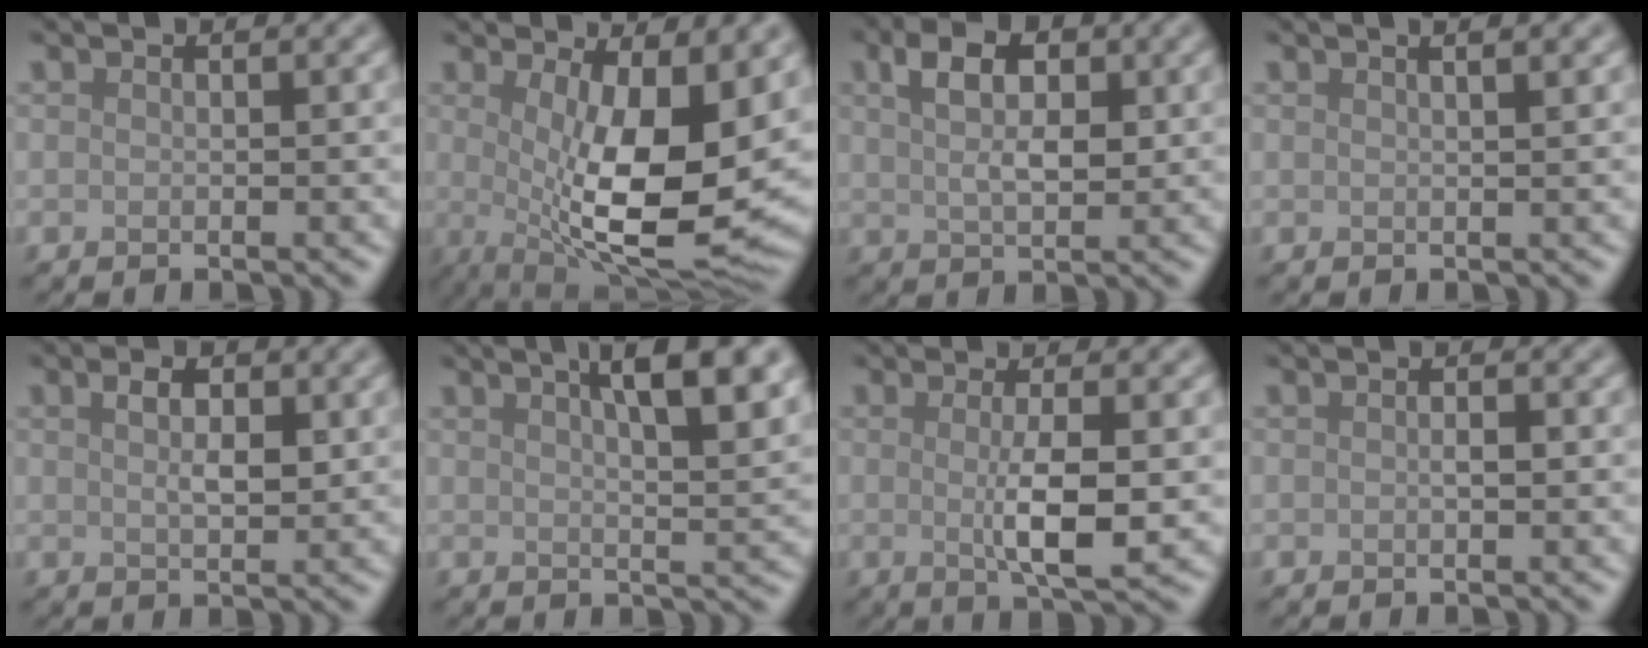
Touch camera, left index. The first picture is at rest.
{"total": 11.7, "force": [0.7, 4.2, 10.9], "torque": [-0.165, -0.026, 0.014]}
{"total": 5.0, "force": [1.6, 2.7, 3.9], "torque": [-0.068, 0.005, 0.025]}
{"total": 2.7, "force": [1.5, 1.1, 2.0], "torque": [-0.008, 0.006, -0.005]}
{"total": 2.7, "force": [0.8, 1.2, 2.2], "torque": [-0.039, 0.000, 0.015]}
{"total": 8.4, "force": [3.6, 2.8, 7.0], "torque": [-0.055, 0.026, 0.036]}
{"total": 4.2, "force": [-0.2, 0.8, 4.2], "torque": [-0.072, -0.006, -0.001]}
{"total": 0.8, "force": [-0.1, 0.2, 0.7], "torque": [-0.014, 0.000, 0.000]}